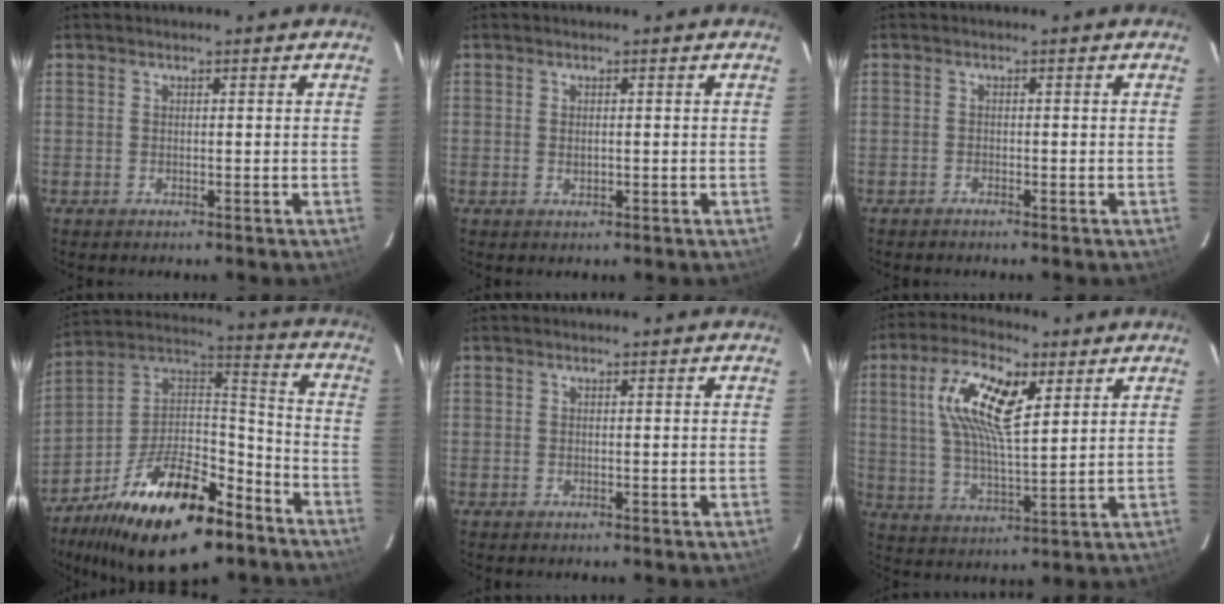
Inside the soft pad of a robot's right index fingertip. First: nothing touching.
{"total": 1.3, "force": [0.0, 0.8, 1.1], "torque": [-0.016, 0.002, 0.003]}
{"total": 1.3, "force": [-1.2, 0.4, 0.5], "torque": [-0.018, -0.001, -0.021]}
{"total": 26.1, "force": [-15.8, 11.3, 17.3], "torque": [-0.320, 0.018, -0.250]}
{"total": 0.0}
{"total": 13.5, "force": [5.1, 4.9, 11.5], "torque": [-0.224, 0.017, 0.096]}